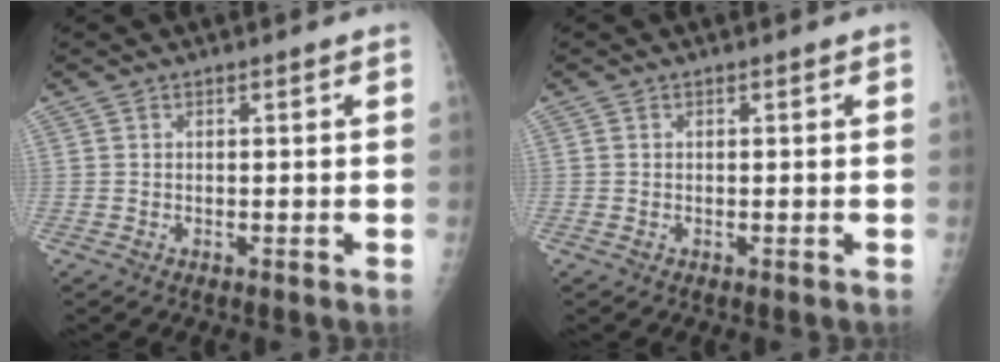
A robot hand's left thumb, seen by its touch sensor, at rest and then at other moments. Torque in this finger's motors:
{"motor_torque": [-0.03, 0.37, -0.04, 0.05, 0.05]}